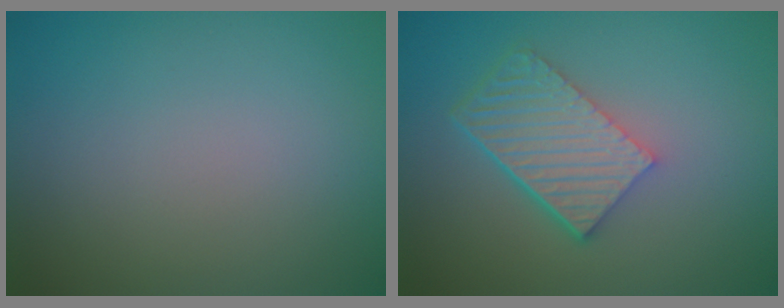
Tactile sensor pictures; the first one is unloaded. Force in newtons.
{"total": 5.8, "press": 4.0, "slide": 4.2}